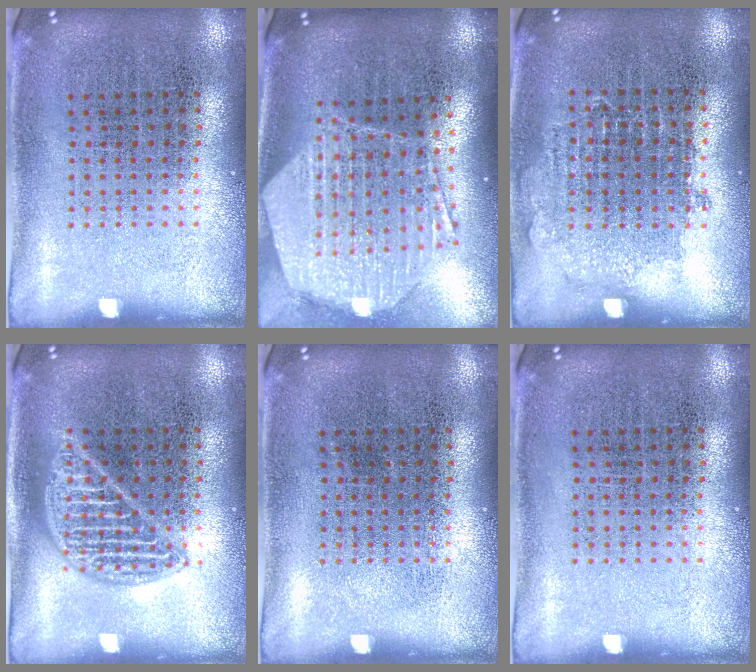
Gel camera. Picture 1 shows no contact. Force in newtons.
{"total": 2.6, "press": 2.1, "slide": 1.5}
{"total": 0.9, "press": 0.8, "slide": 0.4}
{"total": 1.8, "press": 1.8, "slide": 0.2}
{"total": 0.0}
{"total": 0.0}